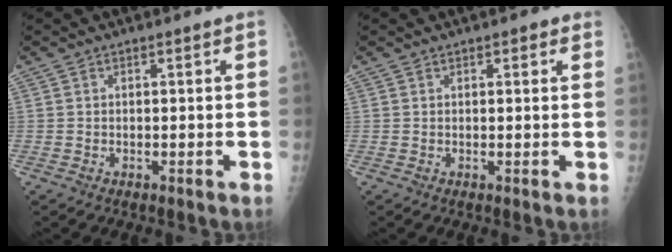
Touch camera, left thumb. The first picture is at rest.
{"total": 1.8, "force": [1.1, 0.8, 1.2], "torque": [-0.005, -0.001, 0.009]}